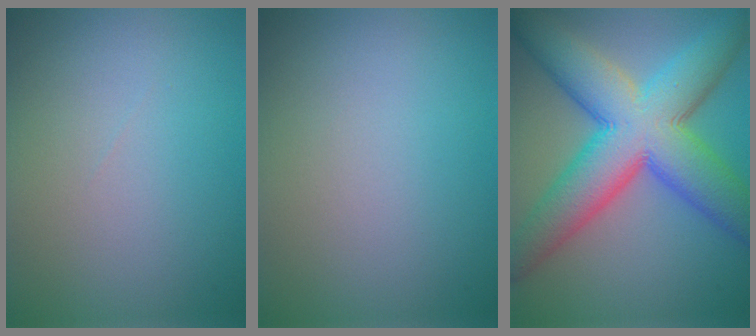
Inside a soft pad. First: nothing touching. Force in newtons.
{"total": 0.0}
{"total": 12.0, "press": 12.0, "slide": 0.5}